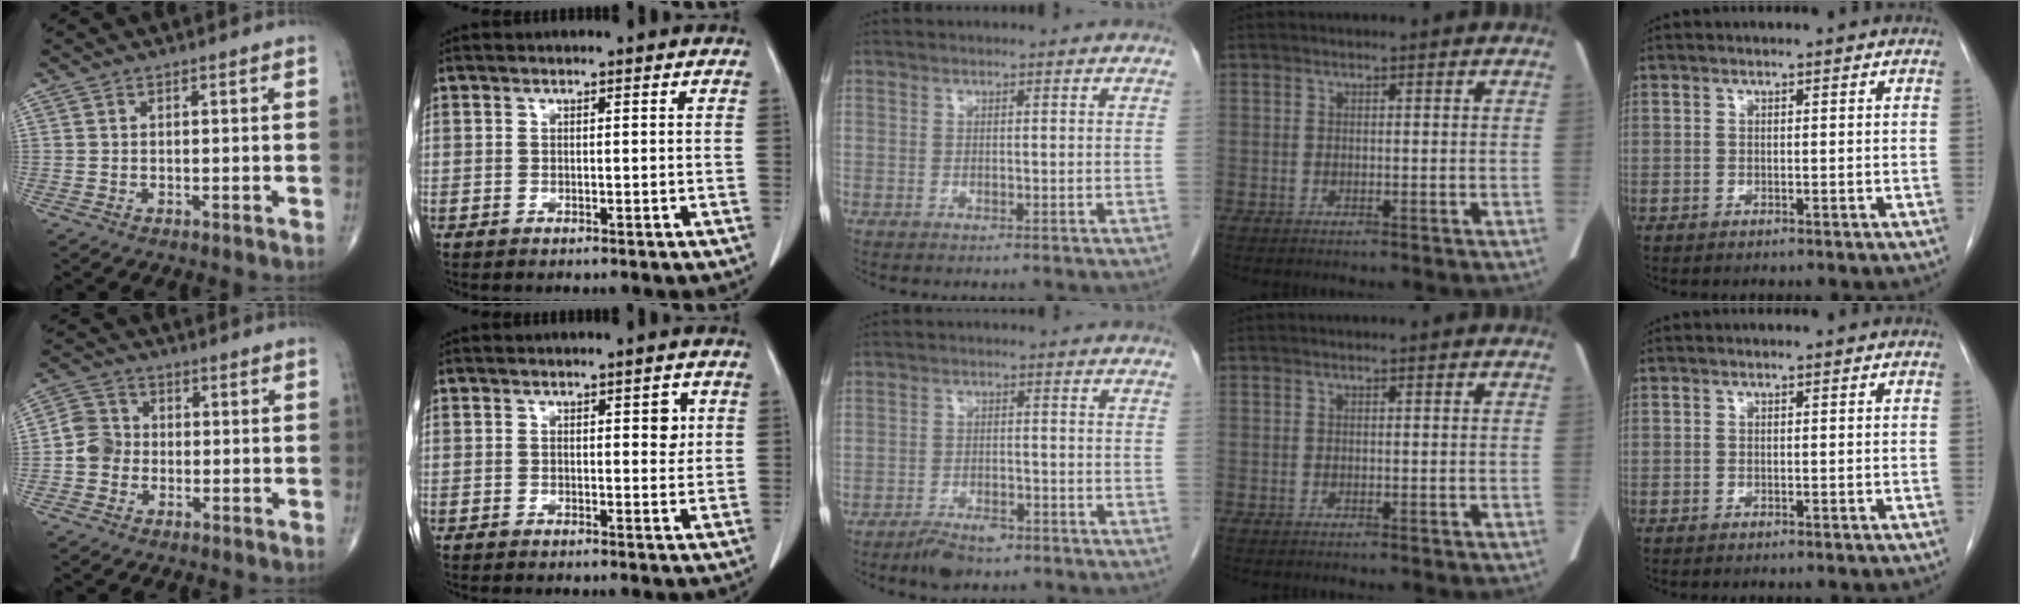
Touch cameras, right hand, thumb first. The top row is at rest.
{"thumb": {"total": 5.0, "force": [-1.2, 4.5, 1.9], "torque": [-0.021, 0.014, -0.034]}, "index": {"total": 2.5, "force": [0.7, 1.1, 2.1], "torque": [-0.025, 0.002, 0.009]}, "middle": {"total": 4.3, "force": [-3.2, 1.5, 2.4], "torque": [-0.044, -0.001, -0.050]}}